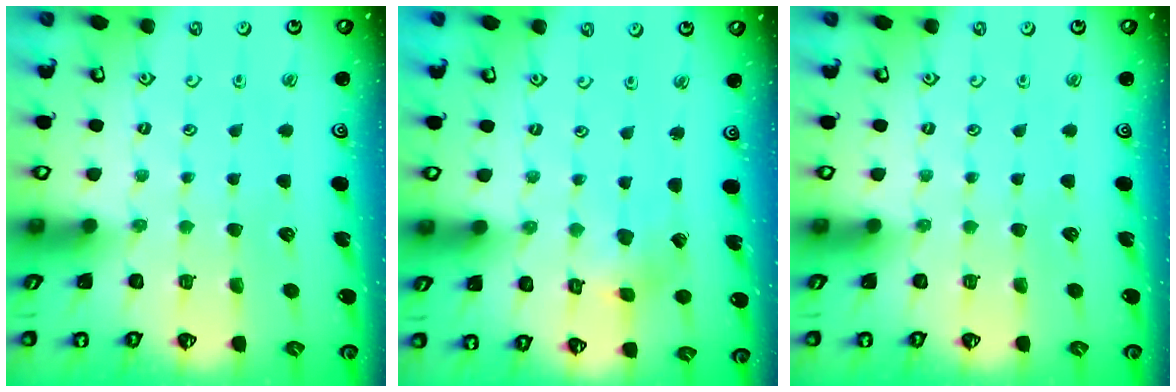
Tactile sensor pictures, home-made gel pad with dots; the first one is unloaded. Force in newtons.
{"total": 2.1, "press": 2.1, "slide": 0.3}
{"total": 0.0}